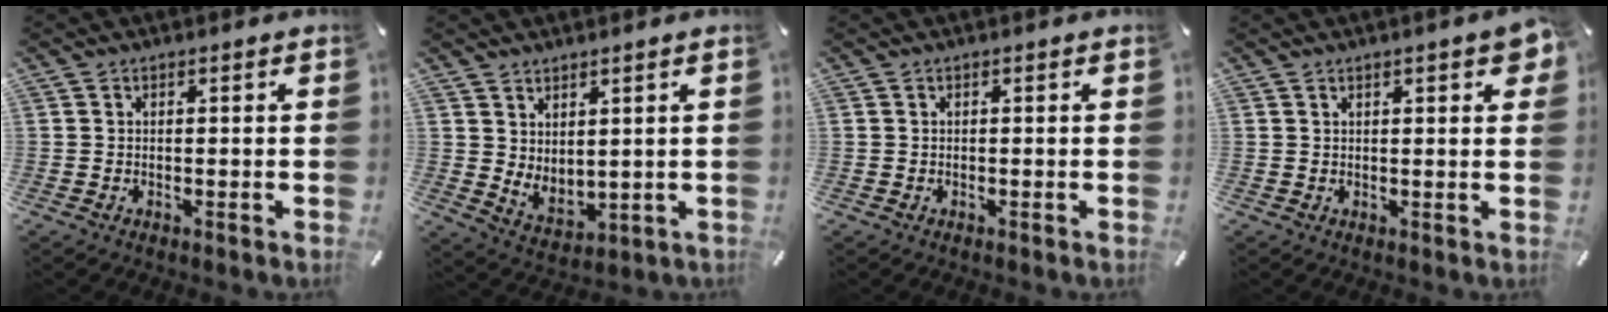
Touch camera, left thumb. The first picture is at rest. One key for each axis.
{"total": 4.4, "fx": 4.0, "fy": 1.9, "fz": 0.3, "tx": -0.013, "ty": -0.031, "tz": 0.076}
{"total": 0.0}
{"total": 3.9, "fx": 1.8, "fy": 1.1, "fz": 3.3, "tx": -0.050, "ty": -0.002, "tz": 0.028}